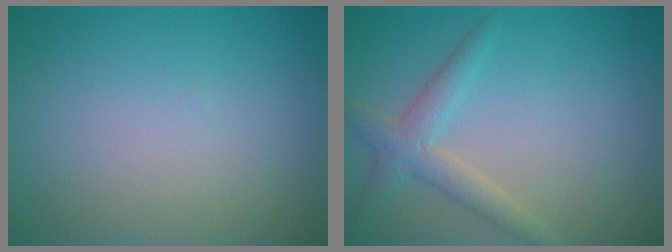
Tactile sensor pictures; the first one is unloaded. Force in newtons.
{"total": 2.8, "press": 2.7, "slide": 0.2}